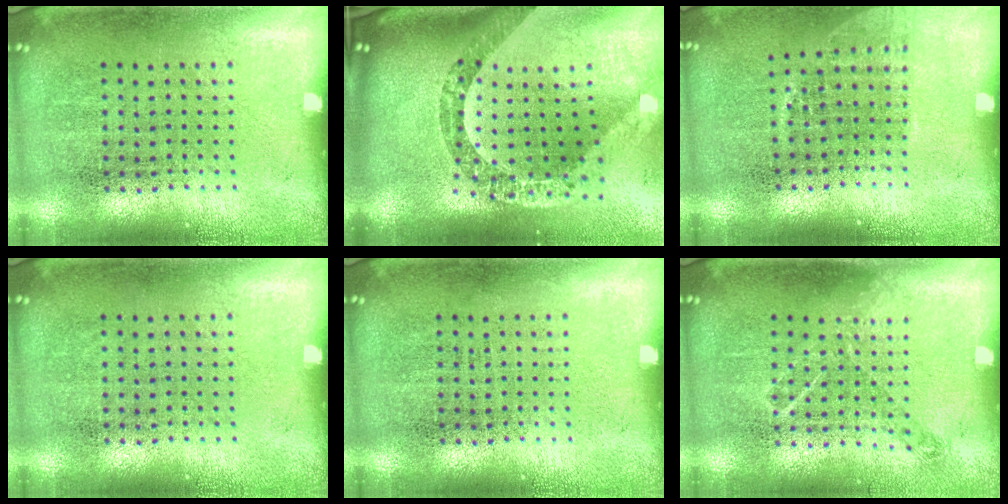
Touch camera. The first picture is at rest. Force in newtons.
{"total": 3.2, "press": 2.3, "slide": 2.2}
{"total": 1.0, "press": 0.9, "slide": 0.6}
{"total": 0.0}
{"total": 0.0}
{"total": 0.8, "press": 0.8, "slide": 0.2}